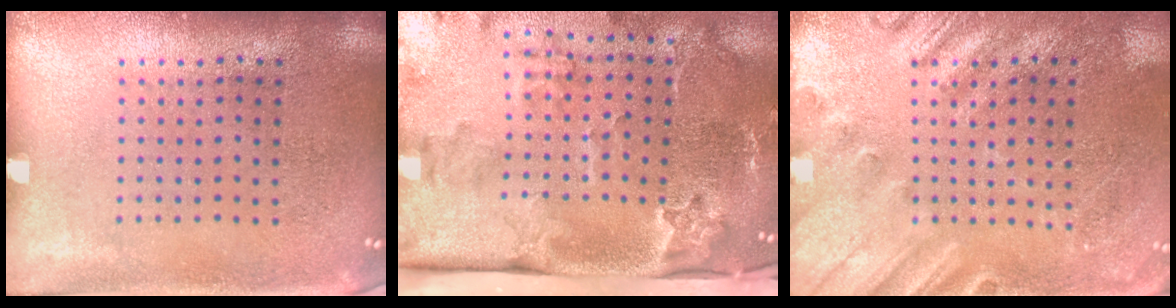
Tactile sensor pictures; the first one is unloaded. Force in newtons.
{"total": 3.8, "press": 2.6, "slide": 2.7}
{"total": 2.2, "press": 2.1, "slide": 0.8}